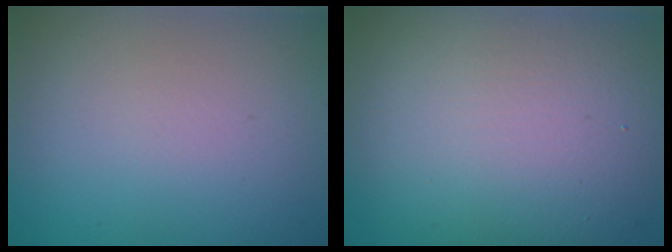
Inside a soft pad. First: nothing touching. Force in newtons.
{"total": 12.9, "press": 12.9, "slide": 0.8}